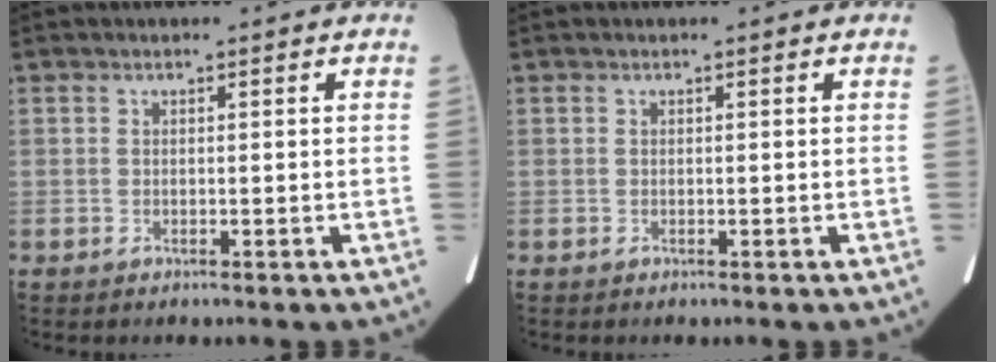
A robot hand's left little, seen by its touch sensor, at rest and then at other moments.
{"total": 0.0}